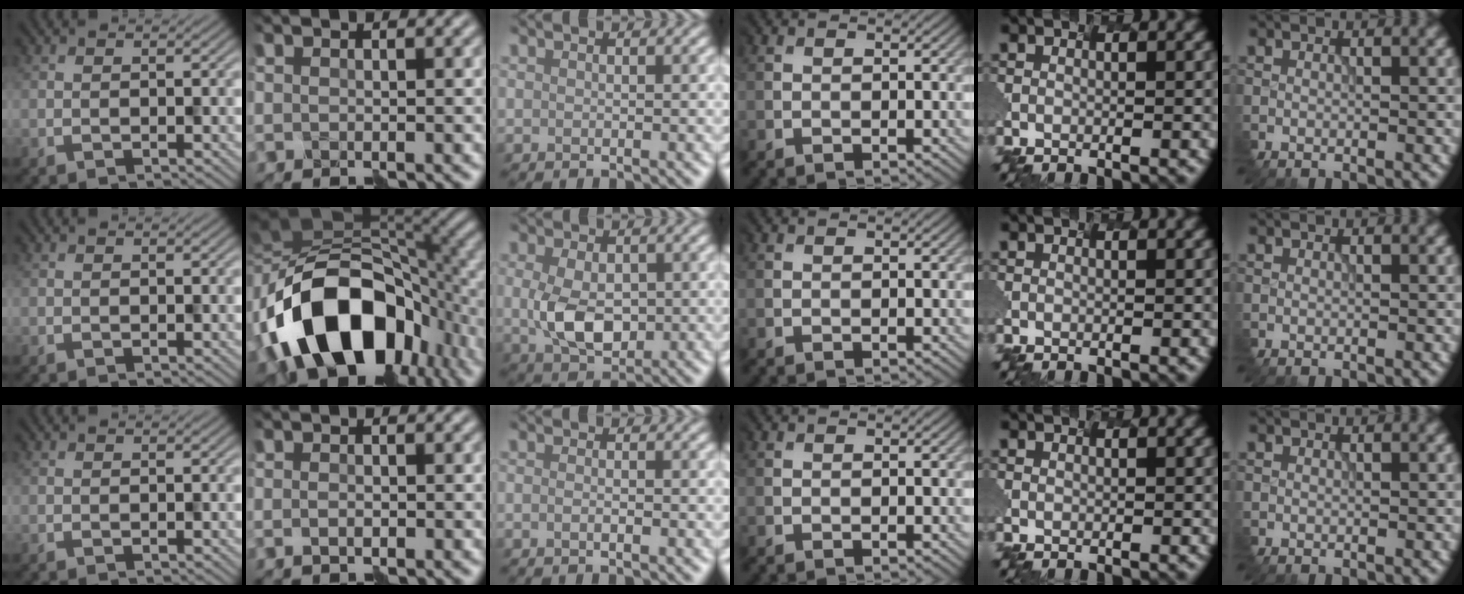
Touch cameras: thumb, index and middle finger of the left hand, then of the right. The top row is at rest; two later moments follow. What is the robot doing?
{"motion": "assemble", "object": "hinged jar"}